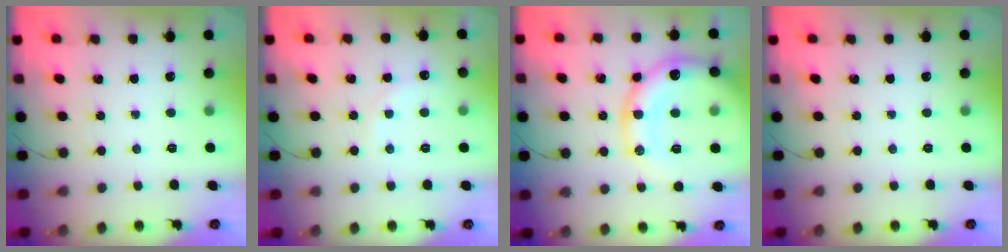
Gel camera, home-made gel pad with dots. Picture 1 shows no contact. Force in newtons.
{"total": 6.1, "press": 5.9, "slide": 1.4}
{"total": 18.8, "press": 18.6, "slide": 2.9}
{"total": 0.0}